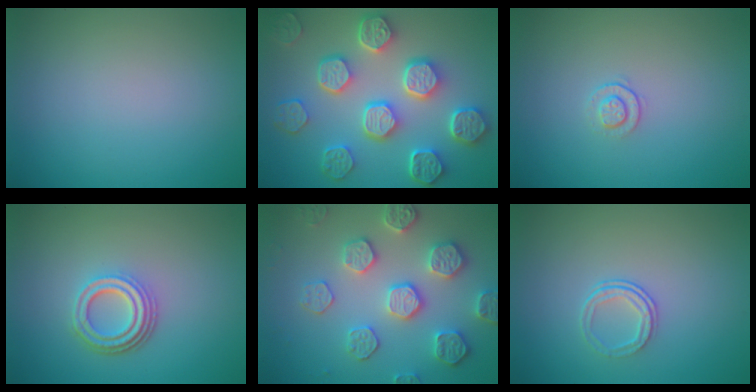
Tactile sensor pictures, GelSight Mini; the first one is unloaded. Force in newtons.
{"total": 8.5, "press": 6.6, "slide": 5.3}
{"total": 1.1, "press": 0.7, "slide": 0.9}
{"total": 3.9, "press": 3.0, "slide": 2.6}
{"total": 5.0, "press": 4.8, "slide": 1.4}
{"total": 1.7, "press": 1.1, "slide": 1.4}